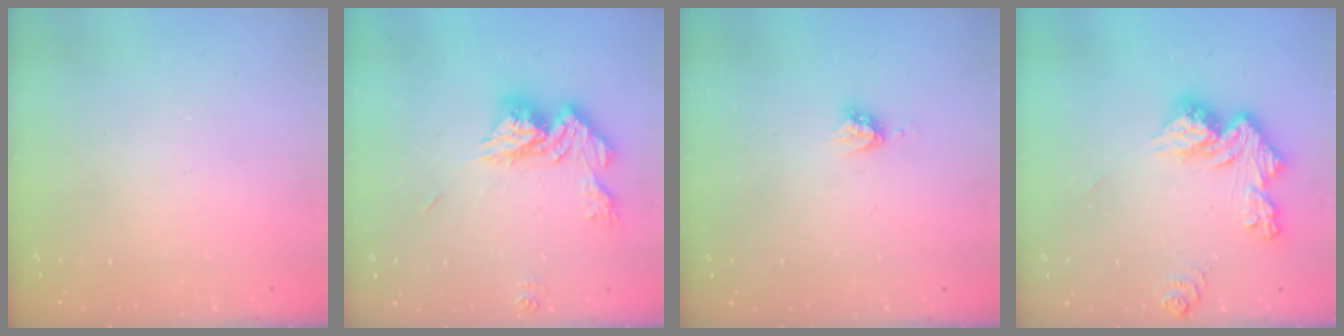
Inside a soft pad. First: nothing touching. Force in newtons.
{"total": 14.6, "press": 14.5, "slide": 1.3}
{"total": 3.8, "press": 3.8, "slide": 0.1}
{"total": 12.6, "press": 12.6, "slide": 1.3}